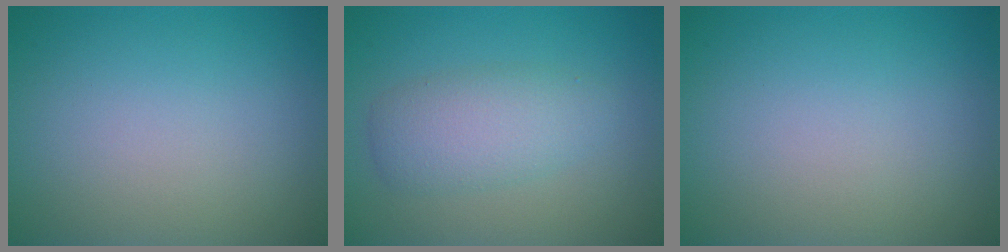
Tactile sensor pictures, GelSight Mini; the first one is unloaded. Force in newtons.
{"total": 2.9, "press": 2.9, "slide": 0.2}
{"total": 0.0}